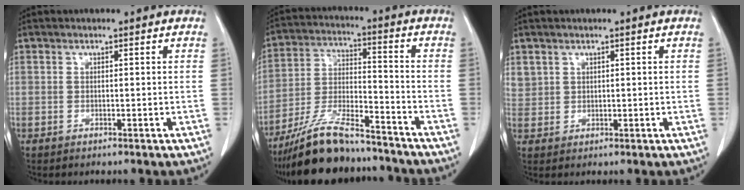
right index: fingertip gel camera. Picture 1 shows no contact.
{"total": 14.5, "force": [-12.4, 2.7, 7.1], "torque": [-0.139, -0.005, -0.222]}
{"total": 2.6, "force": [1.3, 2.2, 0.4], "torque": [-0.002, 0.005, 0.031]}